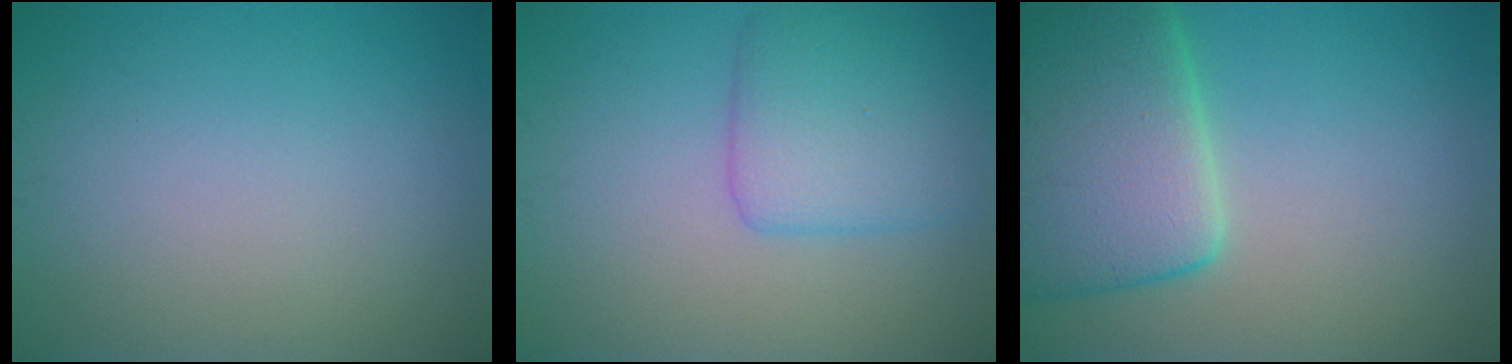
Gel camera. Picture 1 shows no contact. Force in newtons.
{"total": 4.5, "press": 4.5, "slide": 0.1}
{"total": 9.2, "press": 9.2, "slide": 0.7}